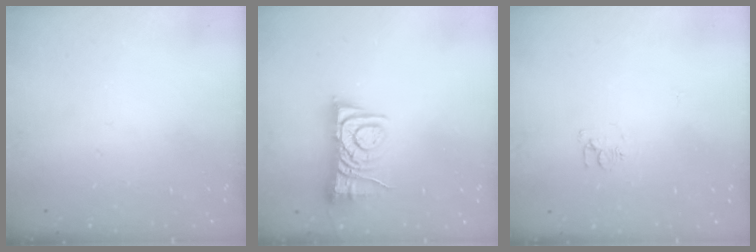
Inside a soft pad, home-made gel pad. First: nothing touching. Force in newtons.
{"total": 6.9, "press": 6.9, "slide": 0.9}
{"total": 5.5, "press": 5.5, "slide": 0.4}